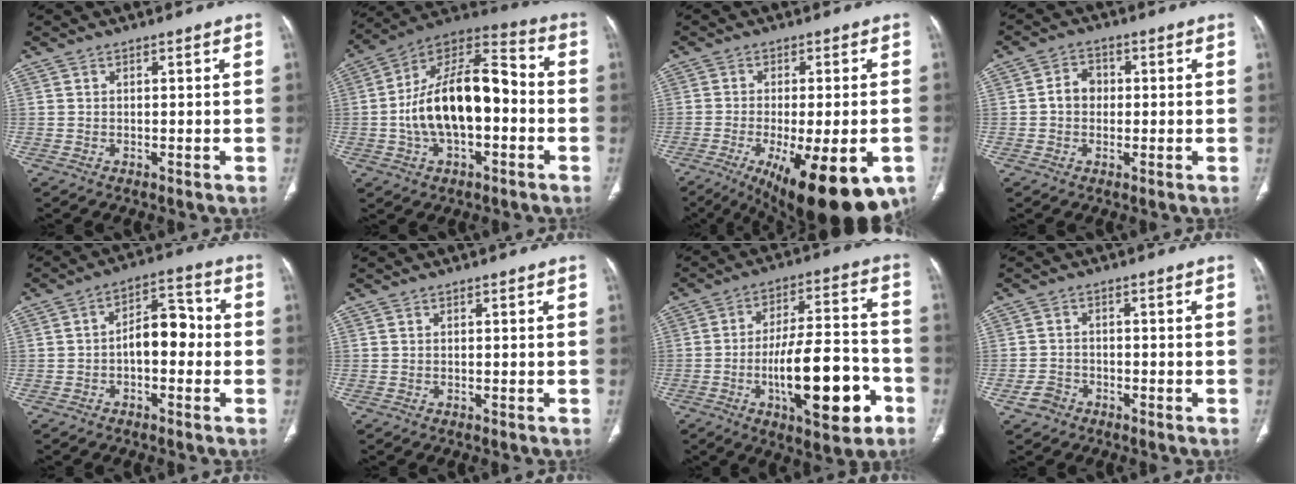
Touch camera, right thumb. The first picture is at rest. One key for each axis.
{"total": 20.3, "fx": -2.1, "fy": 10.5, "fz": 17.2, "tx": -0.288, "ty": 0.048, "tz": -0.039}
{"total": 20.7, "fx": -9.7, "fy": 7.2, "fz": 16.8, "tx": -0.207, "ty": -0.010, "tz": -0.131}
{"total": 4.2, "fx": -0.1, "fy": 3.5, "fz": 2.3, "tx": -0.026, "ty": 0.014, "tz": -0.008}
{"total": 8.4, "fx": -1.1, "fy": 4.9, "fz": 6.8, "tx": -0.080, "ty": 0.037, "tz": -0.027}
{"total": 0.0}
{"total": 19.4, "fx": -6.8, "fy": 6.8, "fz": 16.8, "tx": -0.251, "ty": 0.033, "tz": -0.097}
{"total": 3.0, "fx": -1.8, "fy": 2.3, "fz": 0.8, "tx": -0.012, "ty": 0.017, "tz": -0.032}